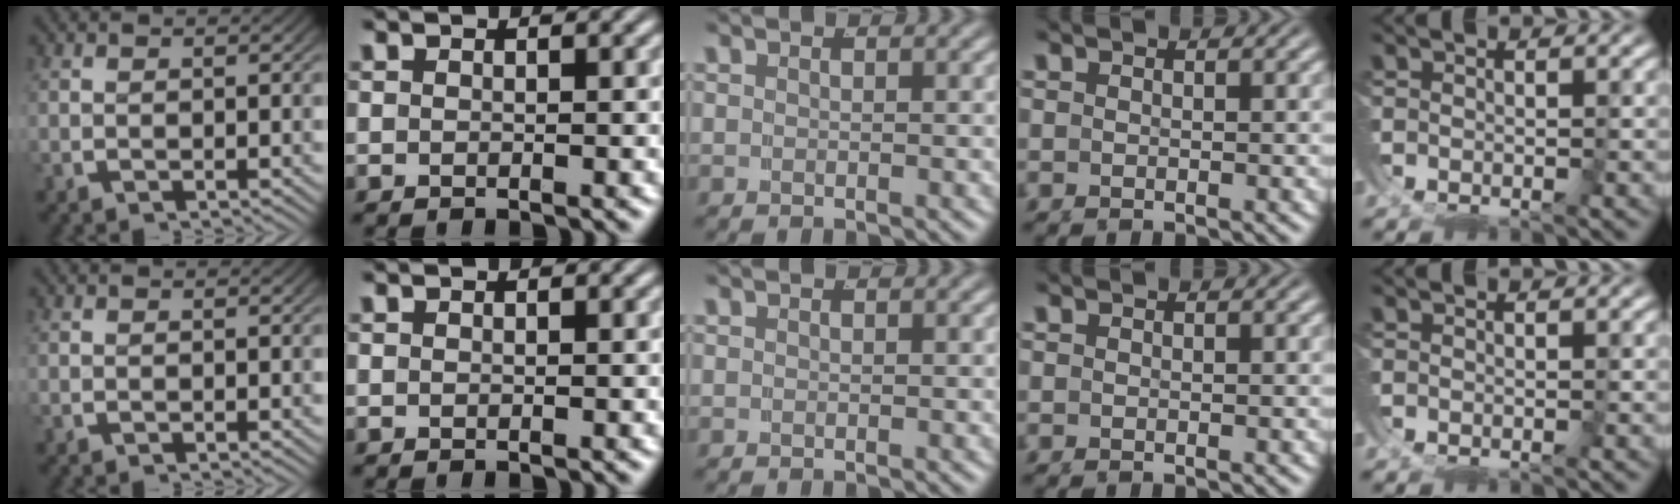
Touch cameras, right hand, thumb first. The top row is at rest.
{}